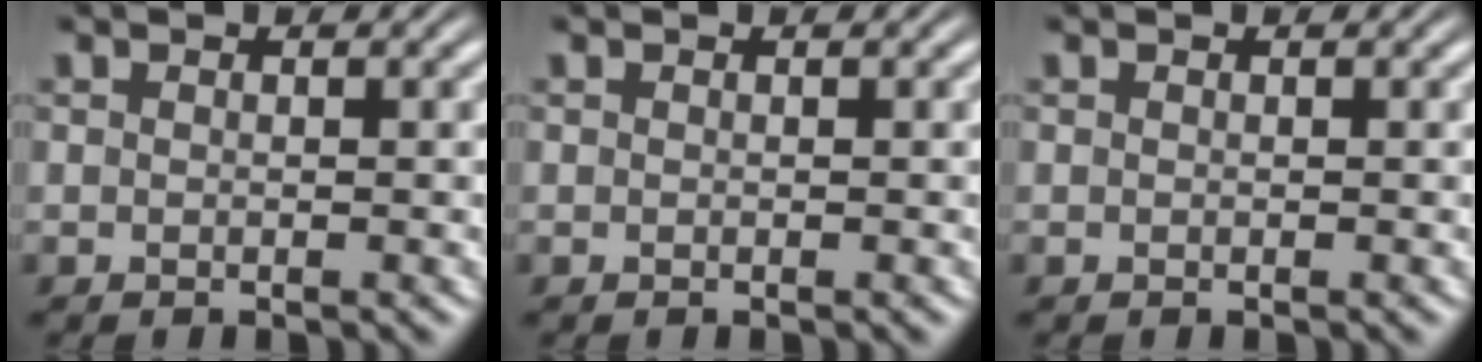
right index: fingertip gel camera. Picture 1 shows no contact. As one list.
[{"total": 0.0}, {"total": 0.0}]